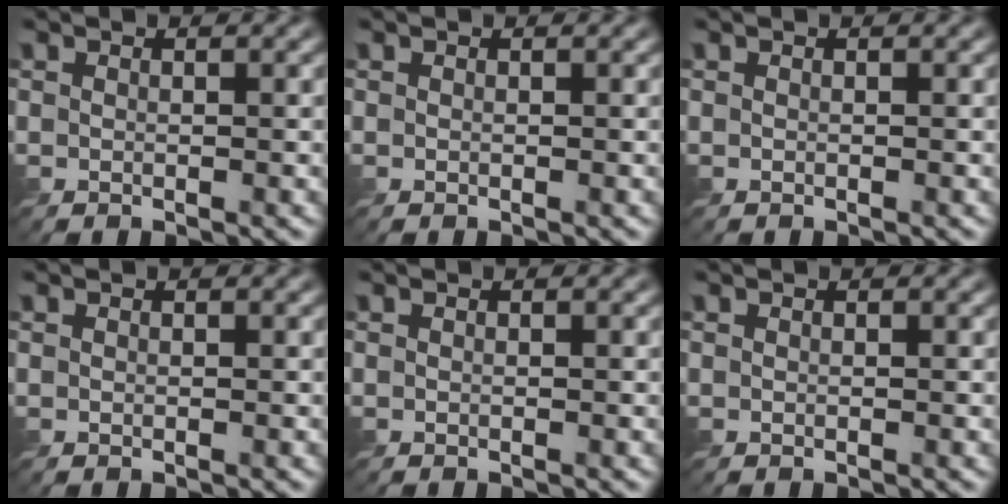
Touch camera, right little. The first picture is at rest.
{"total": 0.0}
{"total": 0.0}
{"total": 0.0}
{"total": 0.0}
{"total": 0.0}